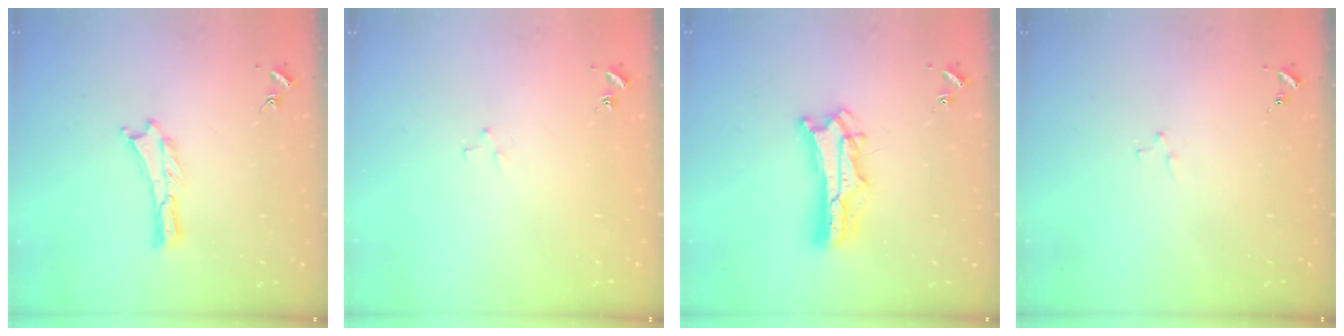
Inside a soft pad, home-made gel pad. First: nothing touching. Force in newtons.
{"total": 1.9, "press": 1.9, "slide": 0.1}
{"total": 7.6, "press": 7.5, "slide": 0.7}
{"total": 2.1, "press": 2.1, "slide": 0.2}